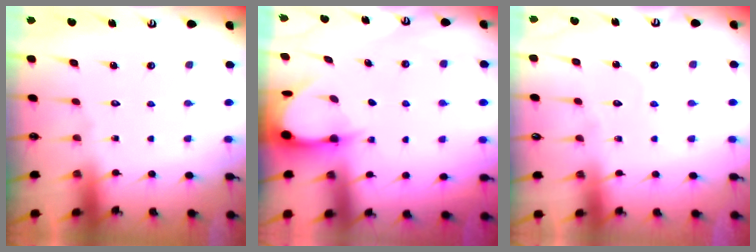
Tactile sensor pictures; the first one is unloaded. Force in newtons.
{"total": 3.5, "press": 3.5, "slide": 0.4}
{"total": 3.2, "press": 3.2, "slide": 0.2}